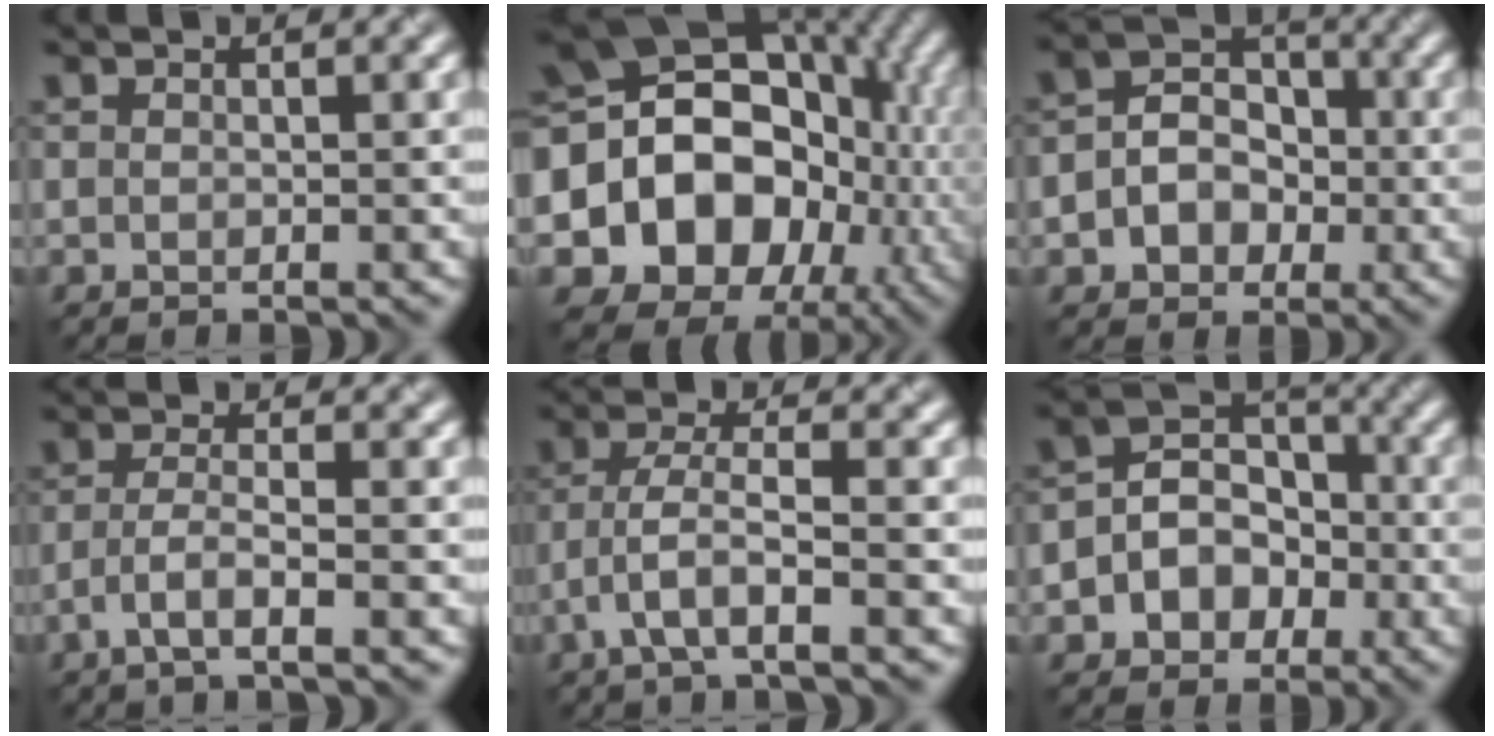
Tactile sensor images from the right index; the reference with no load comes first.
{"total": 20.9, "force": [-0.5, 17.6, 11.4], "torque": [-0.176, 0.001, -0.025]}
{"total": 4.3, "force": [-0.7, 3.7, 2.0], "torque": [-0.021, 0.013, -0.021]}
{"total": 2.3, "force": [-1.4, 0.2, 1.9], "torque": [-0.043, 0.009, -0.037]}
{"total": 3.1, "force": [-1.6, 0.5, 2.7], "torque": [-0.056, 0.012, -0.038]}
{"total": 5.1, "force": [-1.2, 4.4, 2.2], "torque": [-0.016, 0.015, -0.040]}